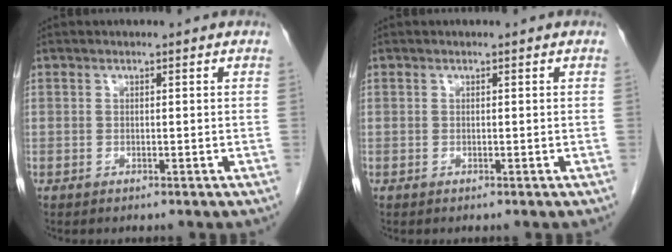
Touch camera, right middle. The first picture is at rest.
{"total": 0.0}